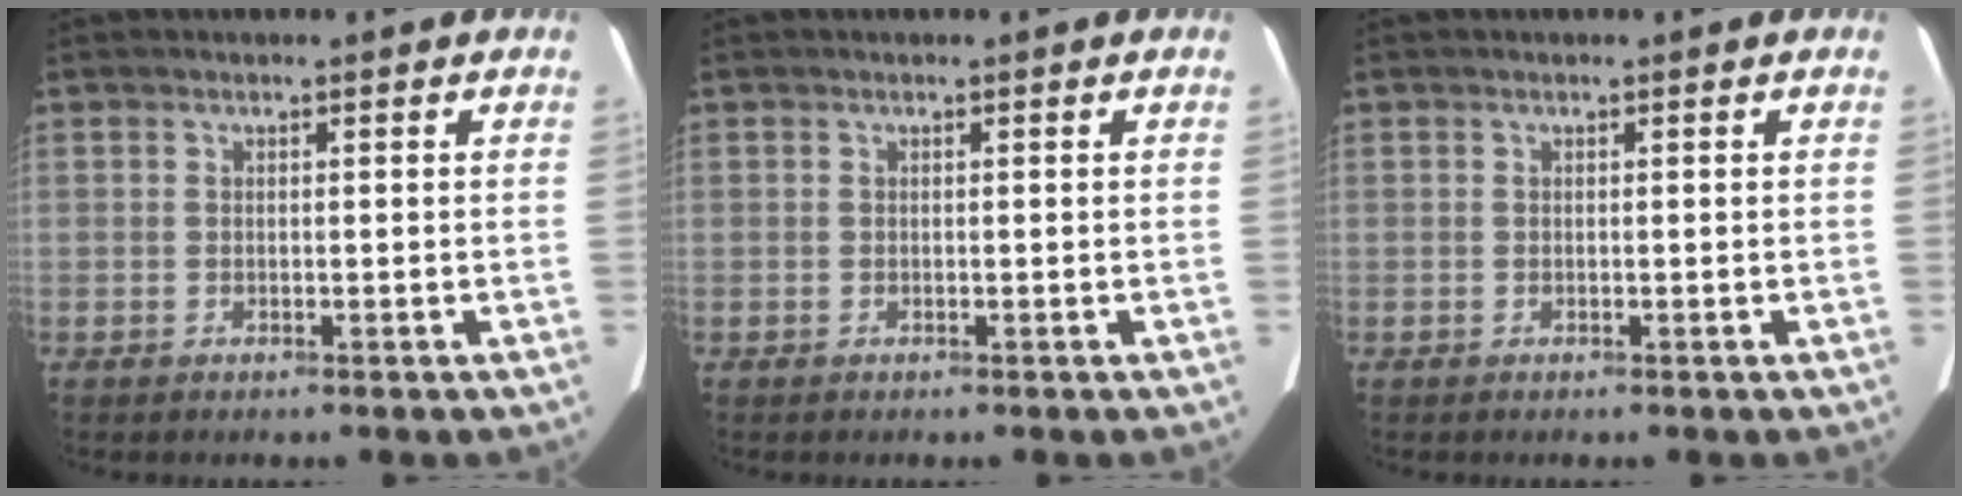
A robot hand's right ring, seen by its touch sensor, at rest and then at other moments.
{"total": 0.0}
{"total": 0.0}